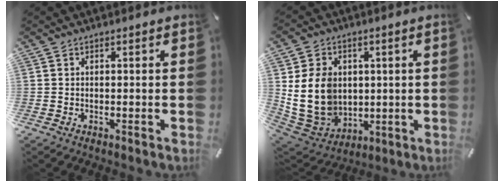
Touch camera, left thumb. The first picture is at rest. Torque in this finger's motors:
{"motor_torque": [0.86, 0.99, 1.57, -1.18, 0.26]}